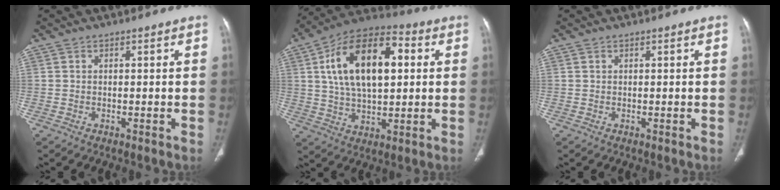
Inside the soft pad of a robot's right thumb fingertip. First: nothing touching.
{"total": 19.7, "force": [4.2, 10.4, 16.2], "torque": [-0.256, 0.016, 0.063]}
{"total": 0.0}